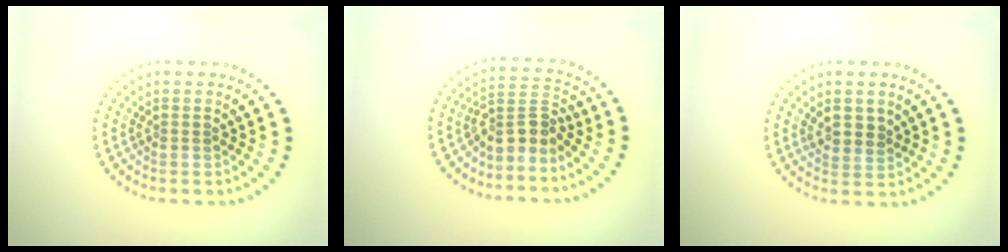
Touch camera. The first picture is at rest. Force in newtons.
{"total": 3.0, "press": 2.2, "slide": 2.1}
{"total": 1.7, "press": 1.6, "slide": 0.8}